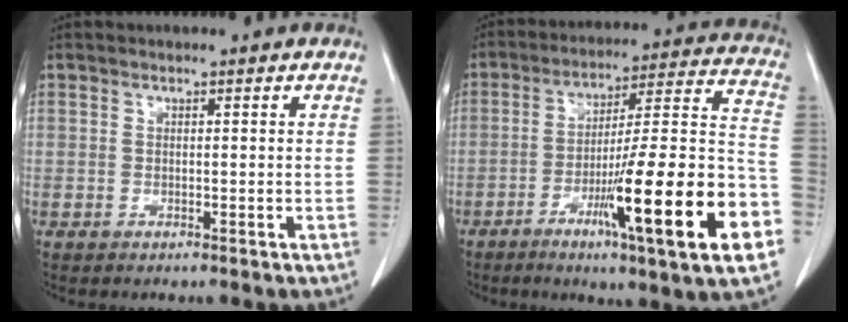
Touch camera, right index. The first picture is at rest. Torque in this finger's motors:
{"motor_torque": [2.14, 0.00, 1.05, 0.21]}